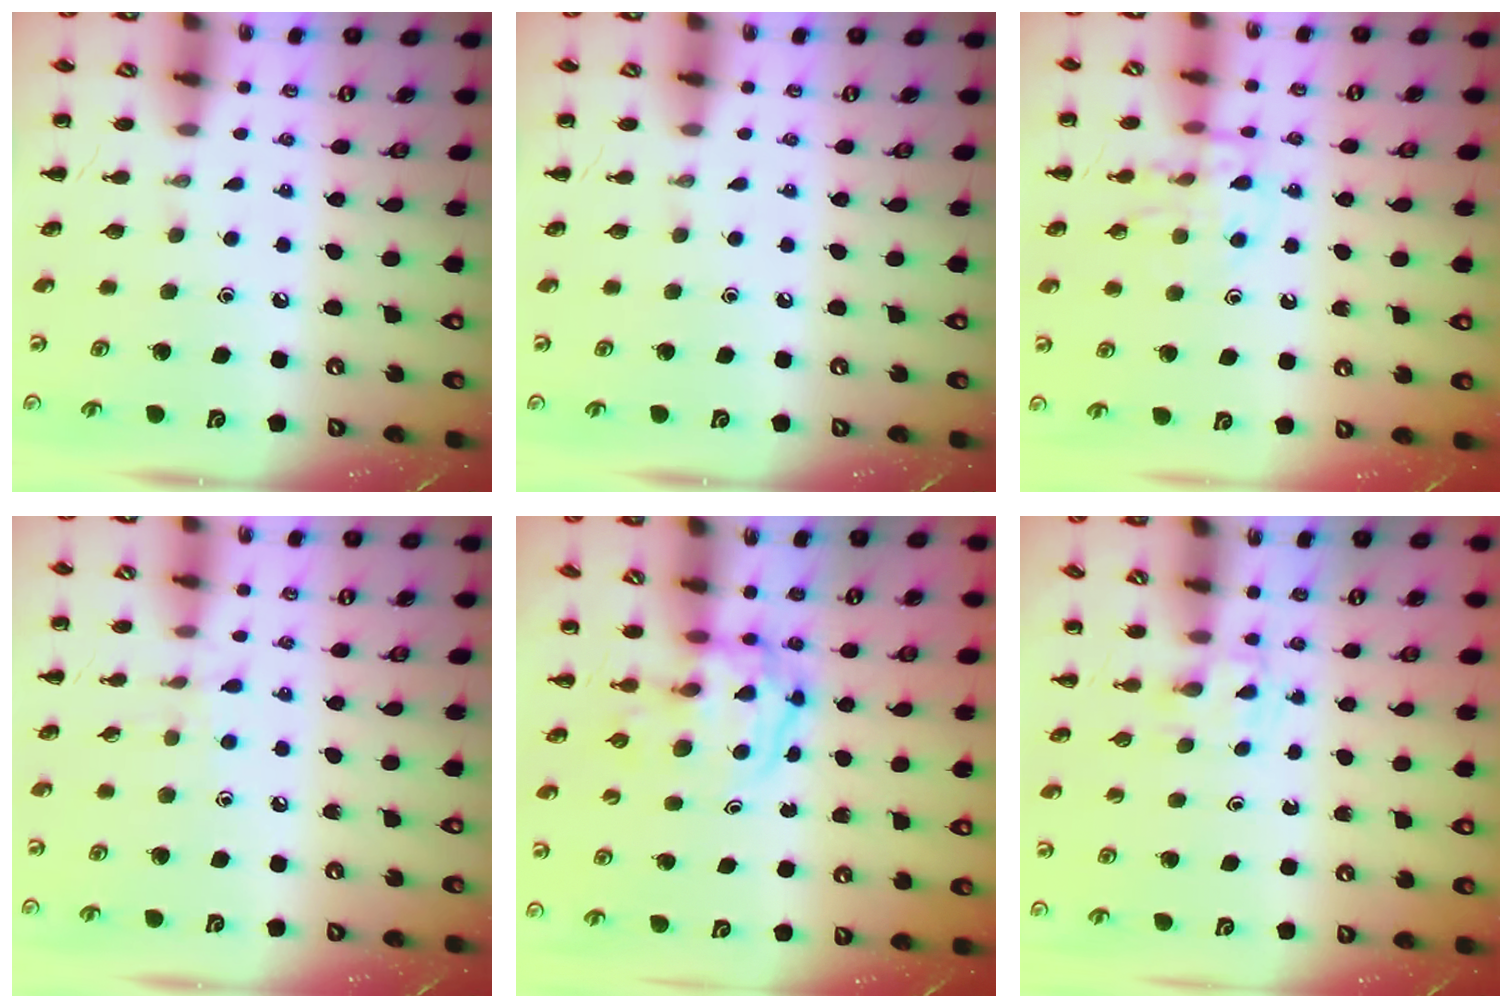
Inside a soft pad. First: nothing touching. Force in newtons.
{"total": 0.0}
{"total": 12.4, "press": 12.4, "slide": 0.9}
{"total": 6.0, "press": 5.6, "slide": 2.3}
{"total": 3.8, "press": 3.7, "slide": 0.6}
{"total": 2.2, "press": 1.9, "slide": 1.1}